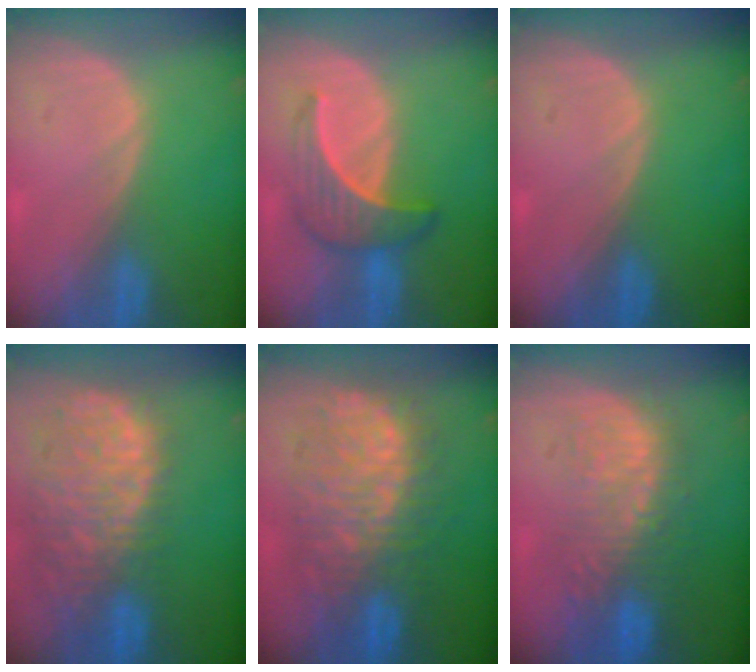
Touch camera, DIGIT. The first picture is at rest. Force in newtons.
{"total": 6.2, "press": 5.9, "slide": 1.7}
{"total": 0.0}
{"total": 13.5, "press": 11.1, "slide": 7.8}
{"total": 12.2, "press": 12.2, "slide": 1.4}
{"total": 10.2, "press": 9.1, "slide": 4.7}